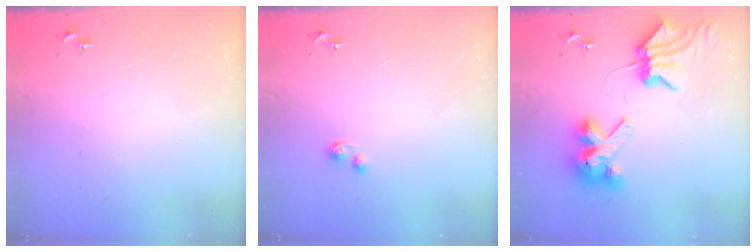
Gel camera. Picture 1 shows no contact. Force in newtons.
{"total": 3.1, "press": 3.1, "slide": 0.3}
{"total": 10.5, "press": 10.5, "slide": 1.2}